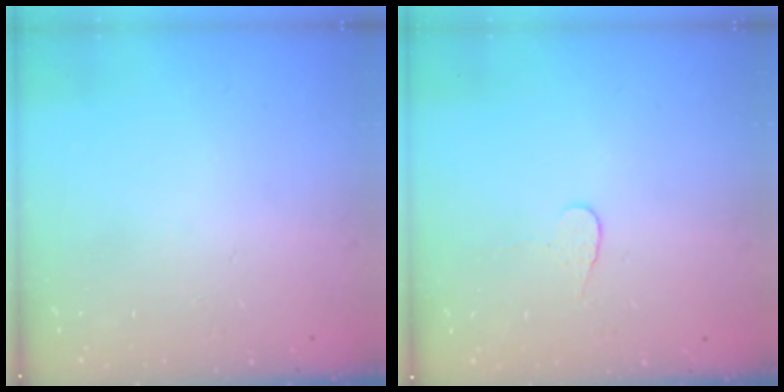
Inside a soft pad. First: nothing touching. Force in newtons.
{"total": 3.8, "press": 3.8, "slide": 0.4}